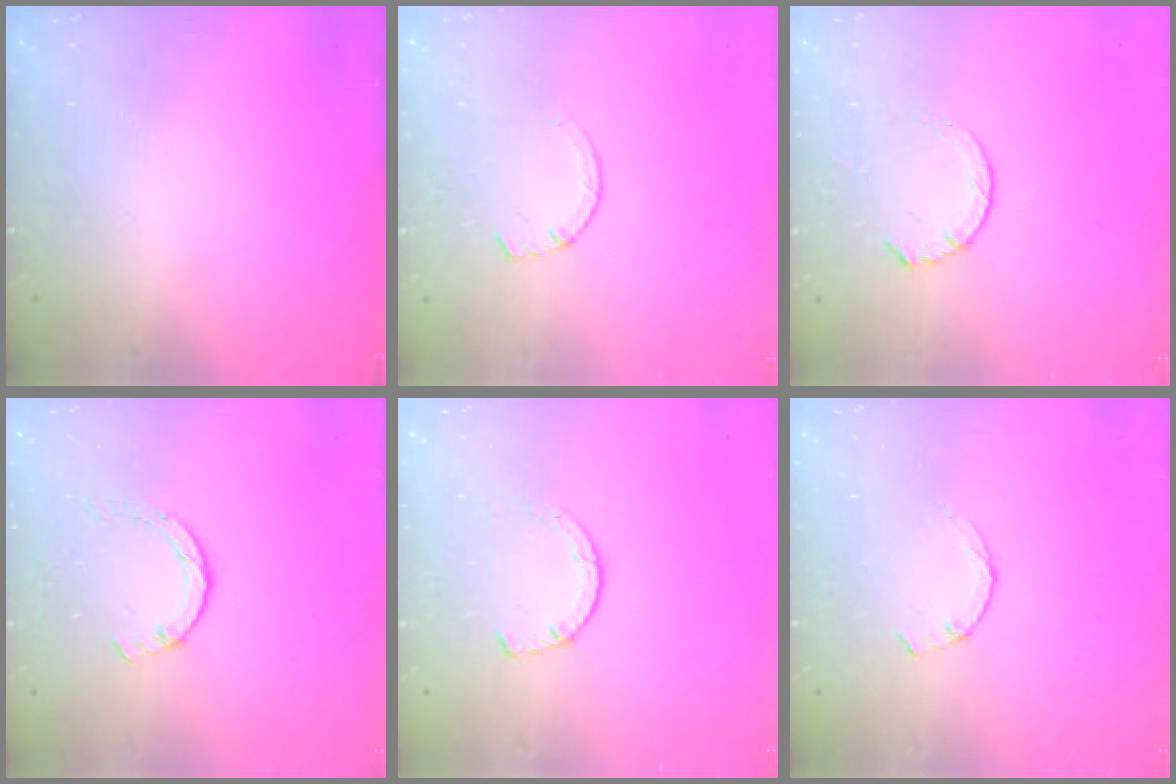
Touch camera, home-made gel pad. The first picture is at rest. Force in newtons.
{"total": 2.9, "press": 2.9, "slide": 0.4}
{"total": 4.7, "press": 4.7, "slide": 0.6}
{"total": 2.6, "press": 2.6, "slide": 0.4}
{"total": 1.5, "press": 1.5, "slide": 0.3}
{"total": 0.8, "press": 0.7, "slide": 0.2}